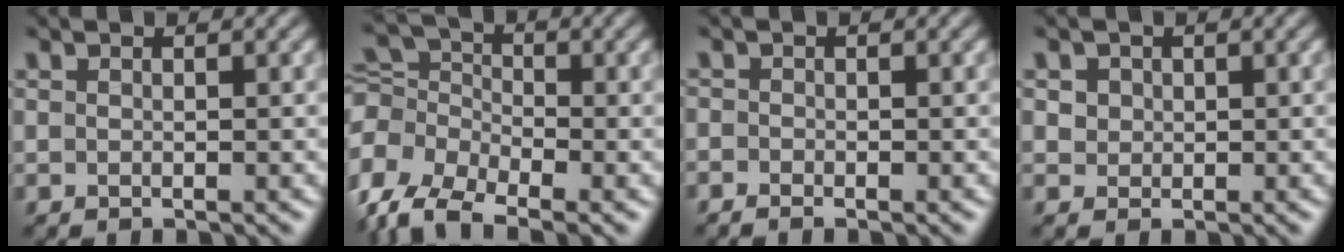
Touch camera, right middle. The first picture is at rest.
{"total": 8.1, "force": [-4.6, 4.7, 4.7], "torque": [-0.109, 0.004, -0.110]}
{"total": 0.7, "force": [-0.6, 0.2, 0.3], "torque": [-0.008, -0.006, -0.013]}
{"total": 1.1, "force": [0.4, 1.0, -0.1], "torque": [-0.003, -0.005, 0.006]}